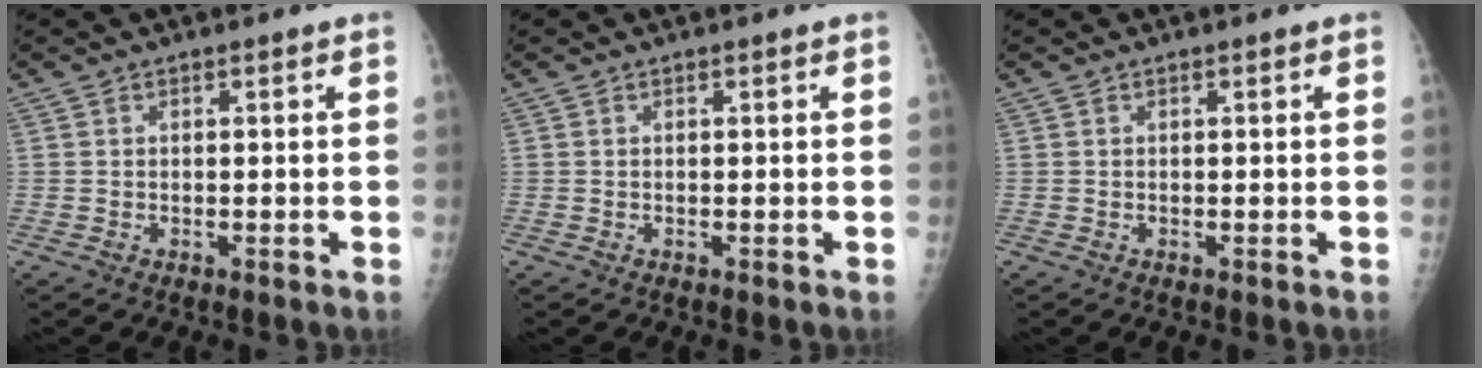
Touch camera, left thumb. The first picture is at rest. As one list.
[{"total": 0.0}, {"total": 0.0}]